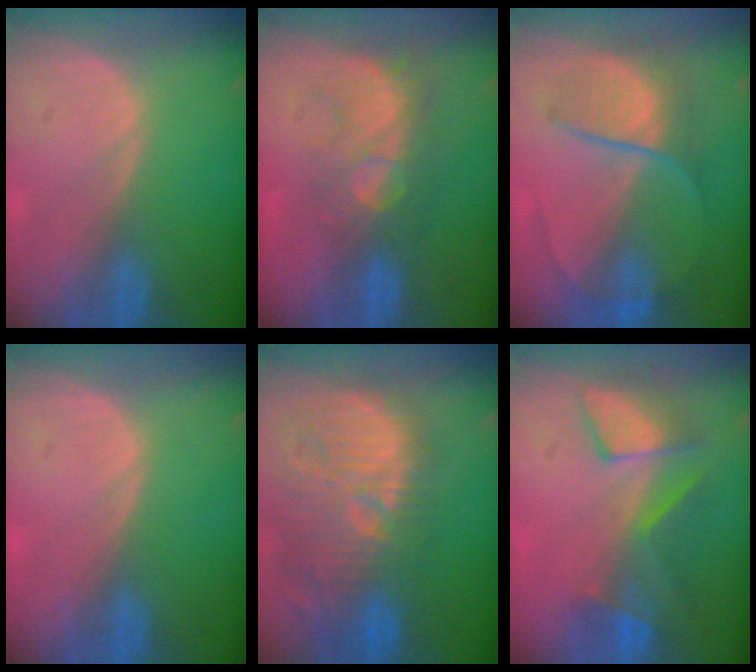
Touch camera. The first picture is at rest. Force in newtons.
{"total": 8.8, "press": 7.6, "slide": 4.5}
{"total": 6.8, "press": 6.6, "slide": 1.6}
{"total": 0.0}
{"total": 13.9, "press": 12.7, "slide": 5.5}
{"total": 7.5, "press": 7.3, "slide": 1.5}